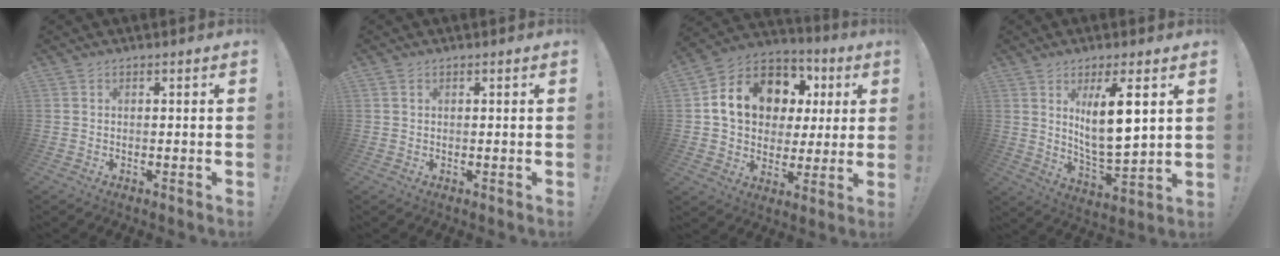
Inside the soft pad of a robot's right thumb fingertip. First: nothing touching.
{"total": 0.8, "force": [0.4, 0.6, 0.3], "torque": [-0.009, 0.002, 0.008]}
{"total": 17.3, "force": [6.0, 12.9, 9.8], "torque": [-0.155, -0.019, 0.128]}
{"total": 12.2, "force": [4.7, 3.2, 10.8], "torque": [-0.182, -0.027, 0.073]}